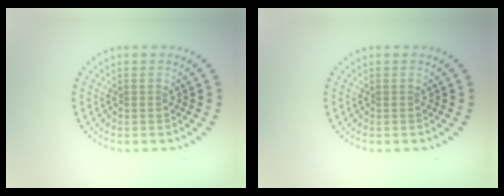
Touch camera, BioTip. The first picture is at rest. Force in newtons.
{"total": 0.0}